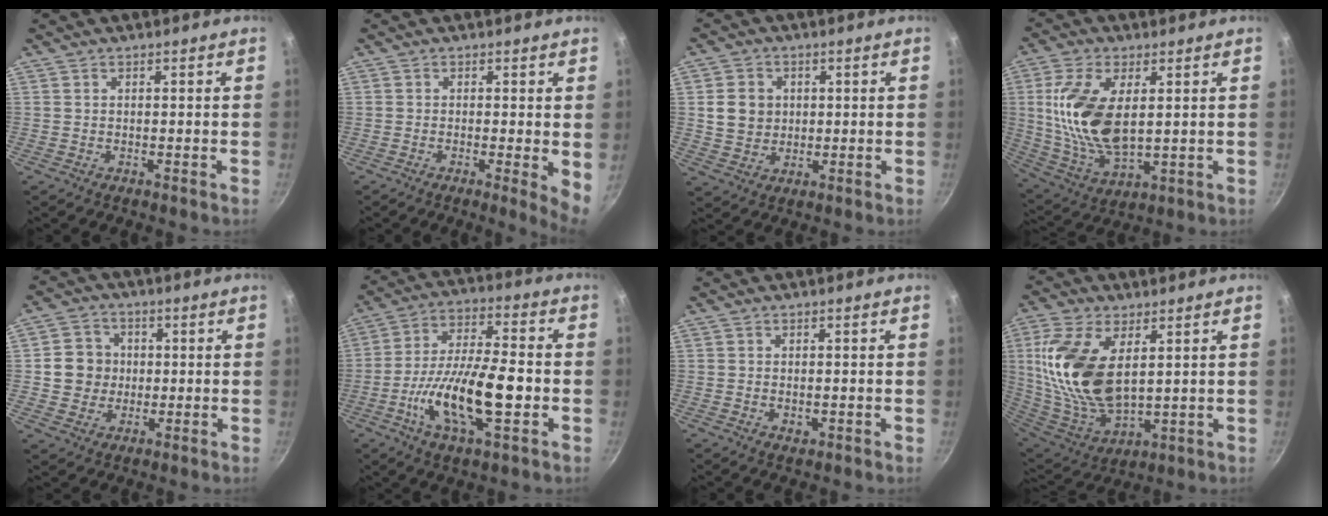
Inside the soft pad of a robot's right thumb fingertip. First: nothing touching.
{"total": 4.5, "force": [-0.2, 0.9, 4.4], "torque": [-0.054, -0.013, -0.005]}
{"total": 6.8, "force": [1.0, 6.0, 3.1], "torque": [-0.030, 0.001, 0.020]}
{"total": 16.0, "force": [2.6, 8.2, 13.5], "torque": [-0.261, -0.015, 0.059]}
{"total": 7.6, "force": [0.4, 7.2, 2.5], "torque": [-0.008, 0.010, 0.000]}
{"total": 17.4, "force": [-4.4, 6.4, 15.6], "torque": [-0.272, 0.028, -0.084]}
{"total": 1.7, "force": [-0.3, 1.1, 1.2], "torque": [-0.018, -0.002, -0.003]}
{"total": 19.6, "force": [4.6, 10.5, 15.9], "torque": [-0.321, -0.026, 0.099]}